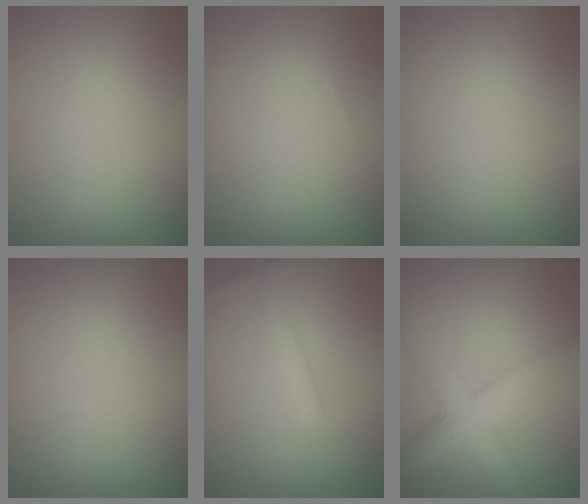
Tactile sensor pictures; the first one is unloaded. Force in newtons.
{"total": 0.0}
{"total": 0.0}
{"total": 0.0}
{"total": 1.5, "press": 1.5, "slide": 0.1}
{"total": 6.0, "press": 6.0, "slide": 0.2}